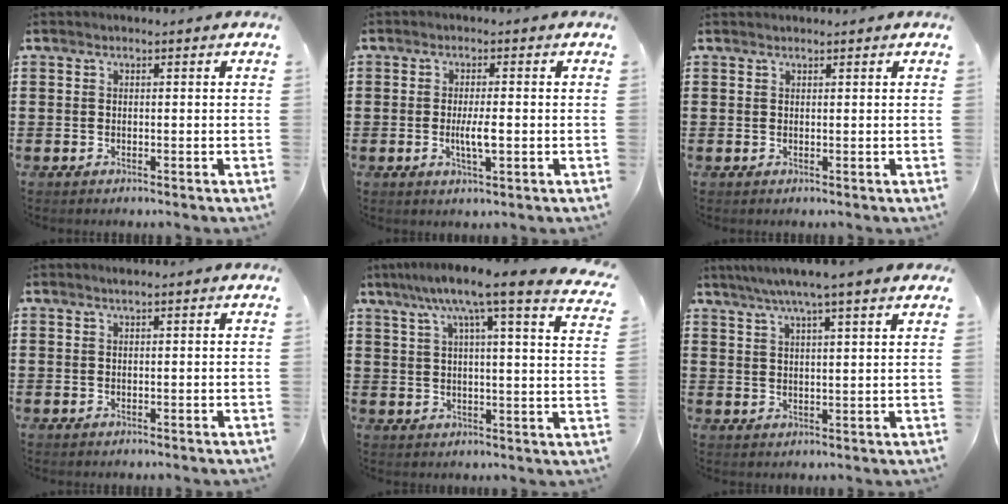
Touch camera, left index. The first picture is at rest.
{"total": 3.8, "force": [-0.5, 0.7, 3.8], "torque": [-0.072, -0.005, -0.011]}
{"total": 0.5, "force": [0.5, 0.0, 0.1], "torque": [-0.004, 0.000, 0.011]}
{"total": 0.7, "force": [0.4, 0.0, 0.5], "torque": [-0.009, -0.001, 0.008]}
{"total": 9.6, "force": [7.0, 0.0, 6.5], "torque": [-0.137, -0.034, 0.108]}
{"total": 5.3, "force": [4.1, -0.3, 3.3], "torque": [-0.076, -0.010, 0.070]}